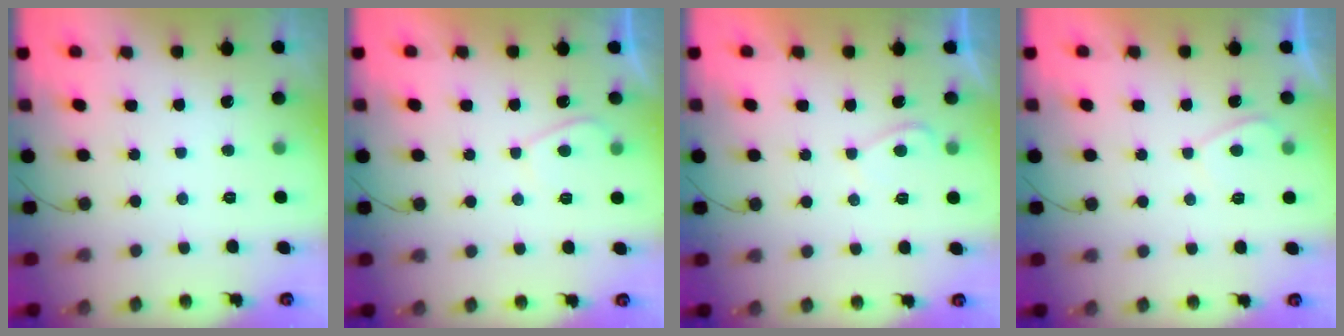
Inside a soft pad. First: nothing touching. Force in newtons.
{"total": 1.8, "press": 1.7, "slide": 0.6}
{"total": 1.0, "press": 0.7, "slide": 0.6}
{"total": 1.5, "press": 1.4, "slide": 0.6}